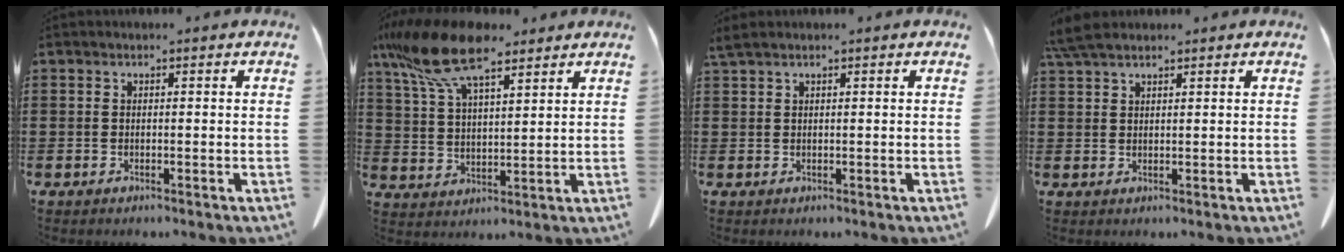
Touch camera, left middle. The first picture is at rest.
{"total": 12.7, "force": [8.9, 3.8, 8.2], "torque": [-0.196, -0.019, 0.161]}
{"total": 1.0, "force": [0.8, 0.0, 0.7], "torque": [-0.016, -0.002, 0.016]}
{"total": 3.7, "force": [3.0, 0.8, 2.0], "torque": [-0.047, 0.000, 0.057]}